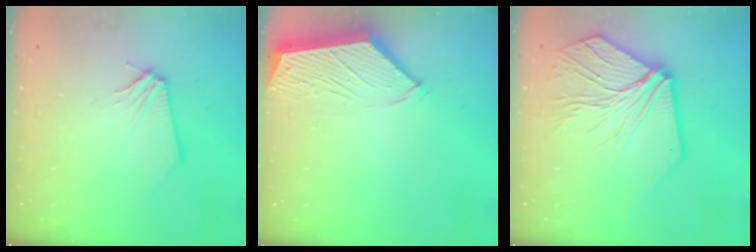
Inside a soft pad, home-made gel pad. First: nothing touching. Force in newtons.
{"total": 3.2, "press": 3.2, "slide": 0.4}
{"total": 14.3, "press": 14.1, "slide": 2.0}